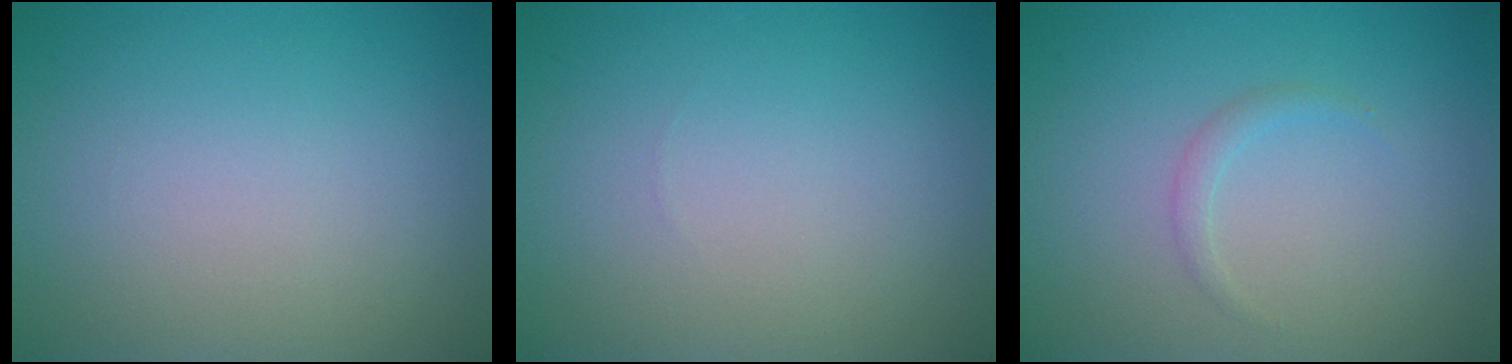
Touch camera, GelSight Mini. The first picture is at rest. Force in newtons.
{"total": 0.0}
{"total": 0.9, "press": 0.9, "slide": 0.1}